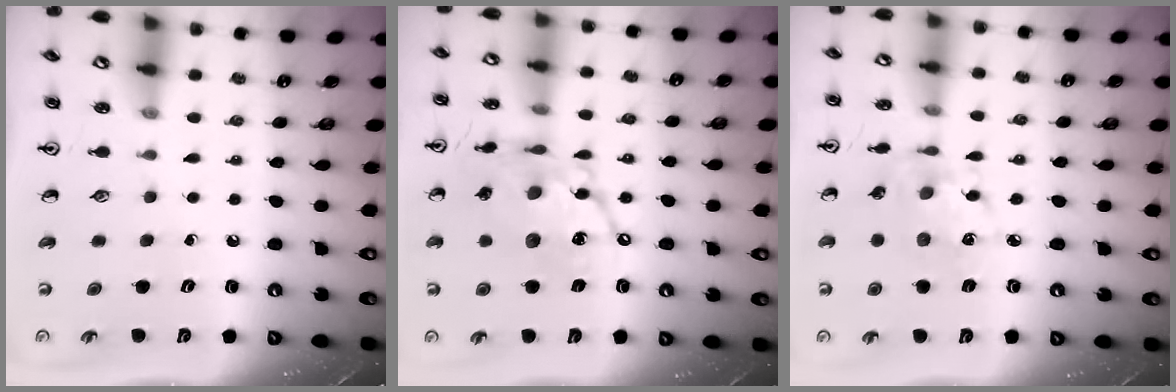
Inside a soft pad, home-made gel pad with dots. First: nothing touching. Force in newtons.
{"total": 15.6, "press": 15.5, "slide": 1.4}
{"total": 8.5, "press": 8.5, "slide": 0.5}